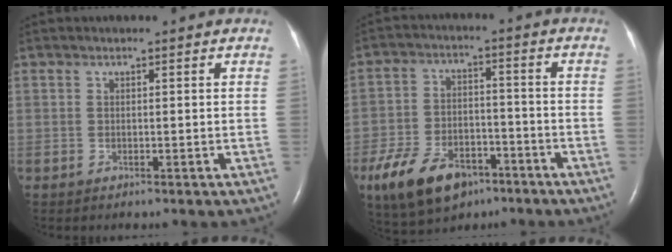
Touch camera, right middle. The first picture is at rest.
{"total": 12.8, "force": [-7.7, 6.9, 7.5], "torque": [-0.152, 0.000, -0.128]}